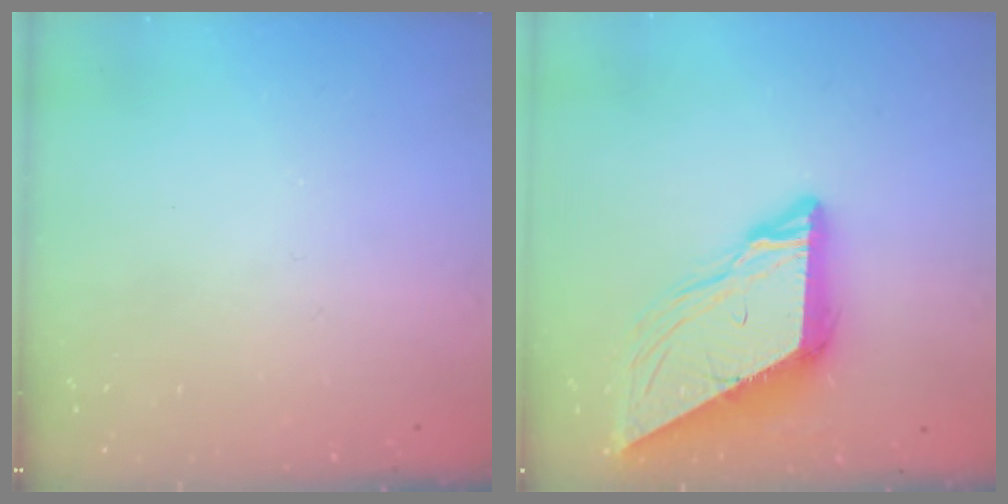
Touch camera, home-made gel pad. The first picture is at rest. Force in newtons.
{"total": 9.3, "press": 9.2, "slide": 0.8}